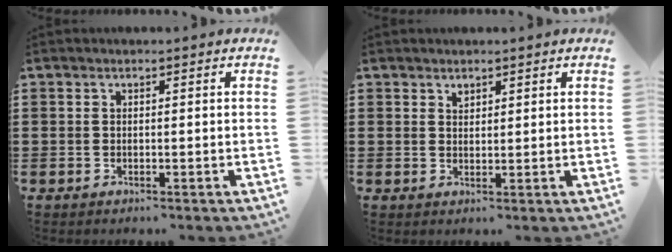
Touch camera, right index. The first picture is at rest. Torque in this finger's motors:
{"motor_torque": [0.02, -0.02, 0.00, 0.00]}